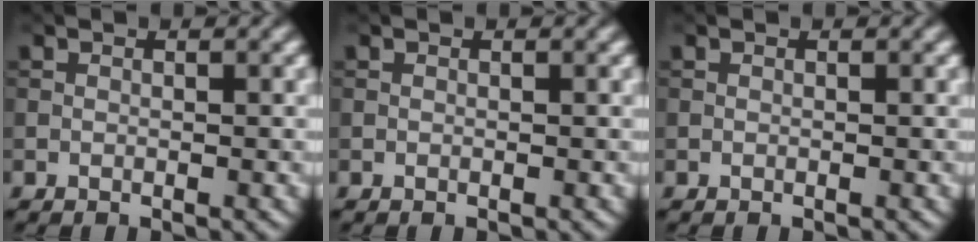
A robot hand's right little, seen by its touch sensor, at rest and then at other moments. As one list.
[{"total": 0.0}, {"total": 0.0}]